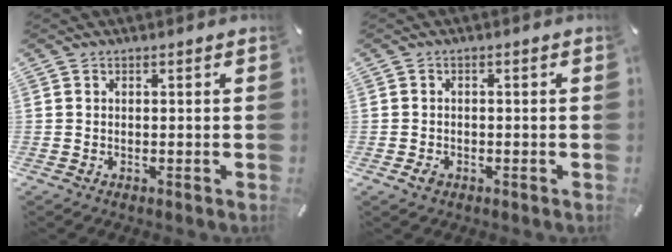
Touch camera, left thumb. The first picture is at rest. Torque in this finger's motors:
{"motor_torque": [-0.39, 0.53, 0.00, -0.03, 0.00]}